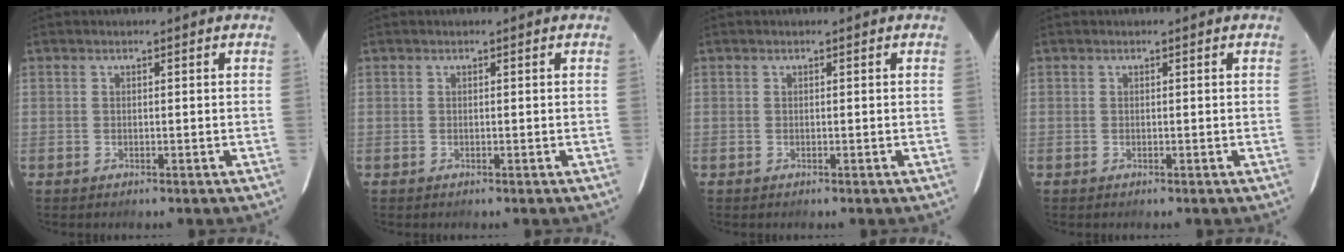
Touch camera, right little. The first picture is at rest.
{"total": 0.0}
{"total": 0.0}
{"total": 0.0}